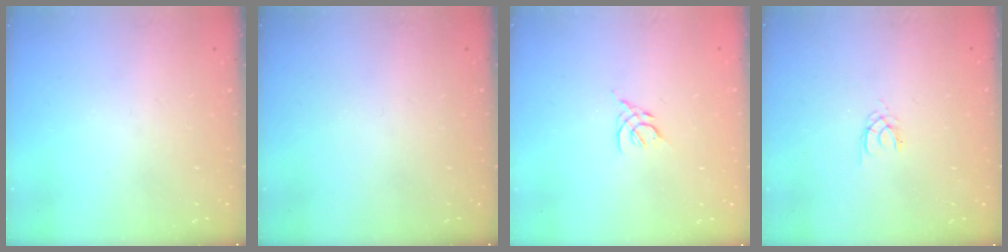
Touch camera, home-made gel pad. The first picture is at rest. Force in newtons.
{"total": 0.0}
{"total": 2.4, "press": 2.3, "slide": 0.6}
{"total": 1.3, "press": 1.2, "slide": 0.3}